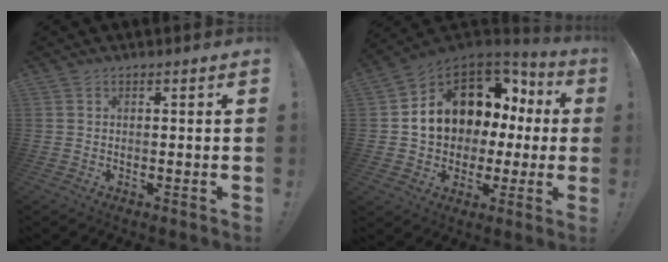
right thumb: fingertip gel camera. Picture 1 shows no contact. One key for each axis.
{"total": 13.6, "fx": 3.9, "fy": 10.6, "fz": 7.6, "tx": -0.117, "ty": -0.023, "tz": 0.084}